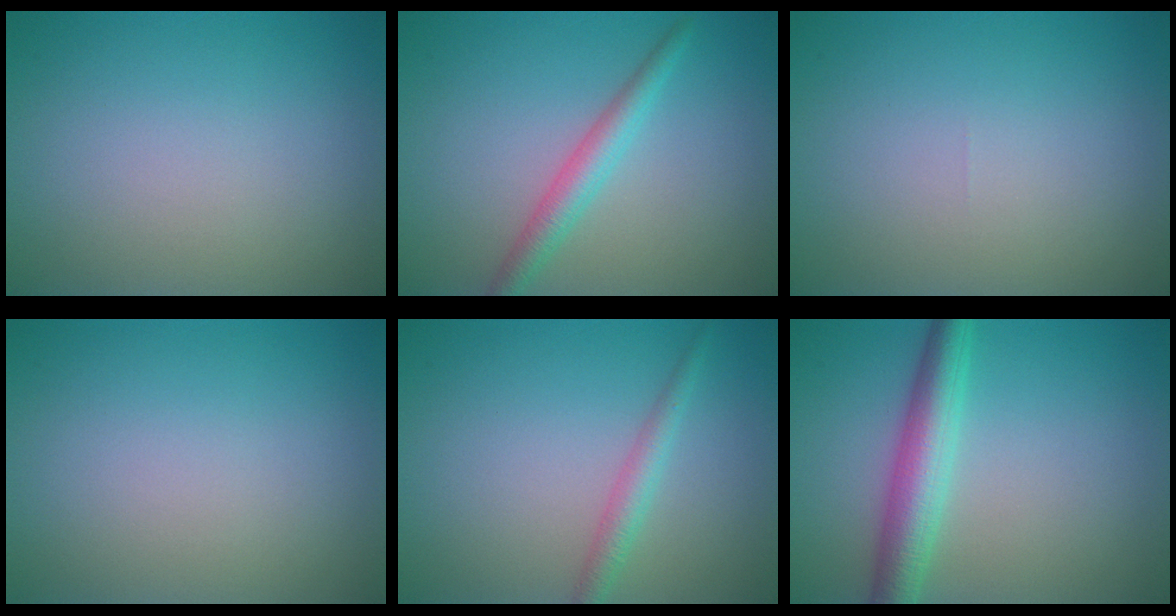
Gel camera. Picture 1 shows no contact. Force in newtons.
{"total": 2.7, "press": 2.7, "slide": 0.1}
{"total": 0.0}
{"total": 0.0}
{"total": 2.0, "press": 2.0, "slide": 0.1}
{"total": 4.7, "press": 4.7, "slide": 0.0}